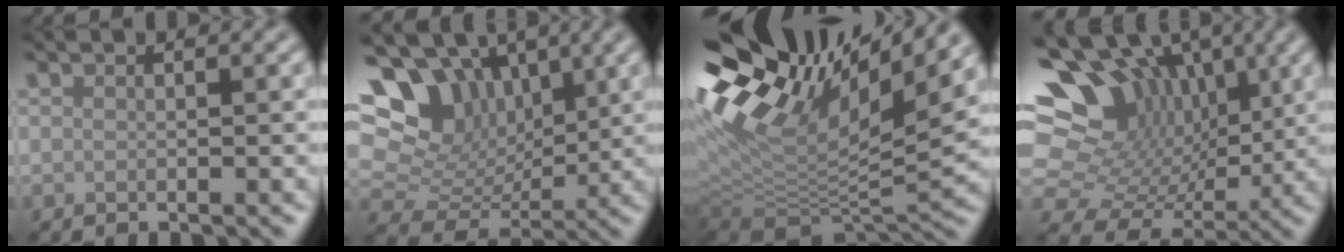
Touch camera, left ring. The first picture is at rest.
{"total": 14.0, "force": [5.2, 10.6, 7.6], "torque": [-0.161, 0.032, 0.081]}
{"total": 14.9, "force": [5.8, 6.4, 12.2], "torque": [-0.229, 0.012, 0.124]}
{"total": 14.0, "force": [4.6, 10.2, 8.3], "torque": [-0.175, 0.022, 0.080]}